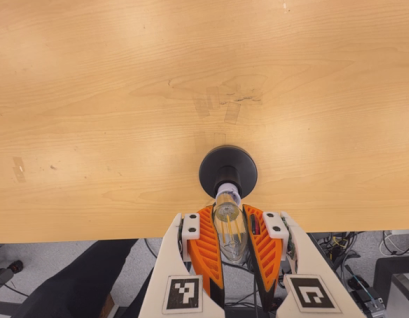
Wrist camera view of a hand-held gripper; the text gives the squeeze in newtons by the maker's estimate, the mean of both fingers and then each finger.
{"total": 22.5, "left": 25.4, "right": 19.6}